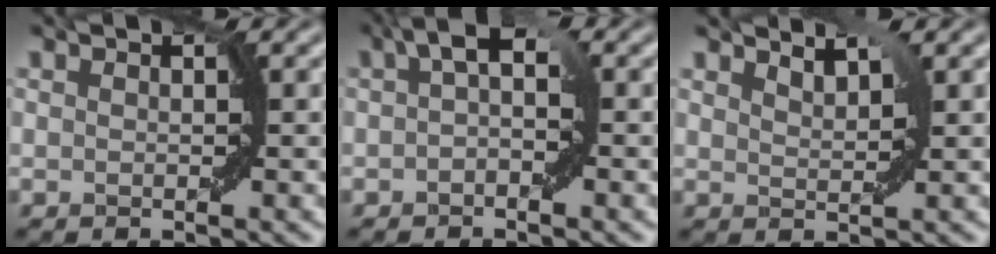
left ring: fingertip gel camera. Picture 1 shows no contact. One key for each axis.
{"total": 2.8, "fx": 0.5, "fy": 1.1, "fz": 2.5, "tx": -0.034, "ty": 0.012, "tz": -0.001}
{"total": 1.9, "fx": 1.8, "fy": 0.1, "fz": 0.5, "tx": -0.008, "ty": 0.000, "tz": 0.031}